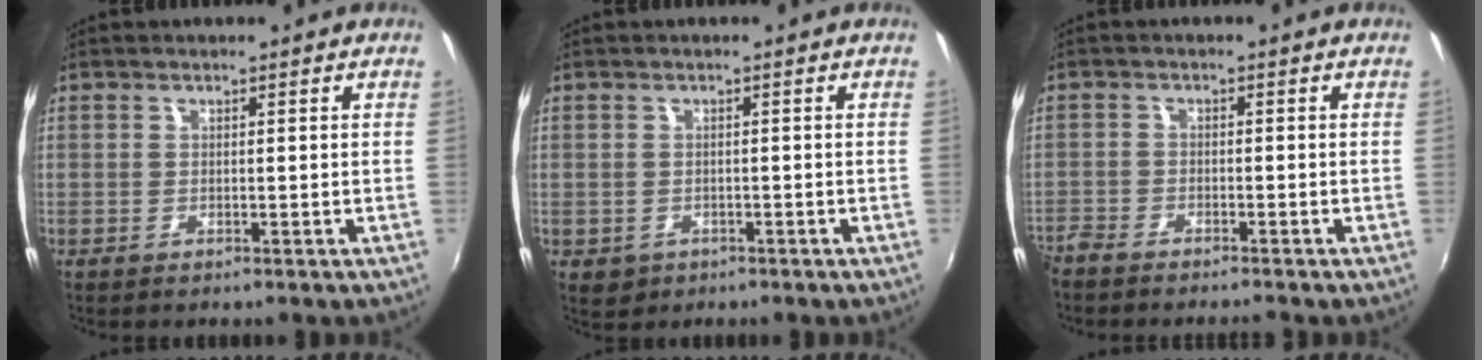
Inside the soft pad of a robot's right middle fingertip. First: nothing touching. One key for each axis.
{"total": 2.8, "fx": -1.0, "fy": 2.4, "fz": 1.1, "tx": -0.026, "ty": -0.003, "tz": -0.008}
{"total": 4.8, "fx": -4.5, "fy": 0.9, "fz": 1.4, "tx": -0.051, "ty": -0.017, "tz": -0.087}